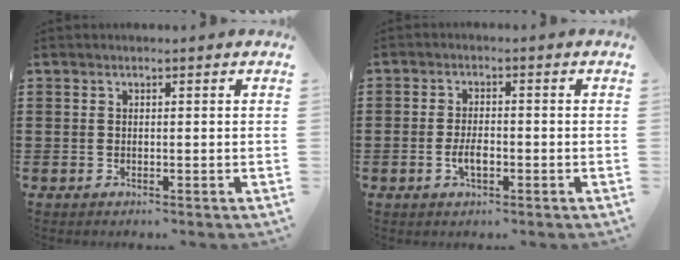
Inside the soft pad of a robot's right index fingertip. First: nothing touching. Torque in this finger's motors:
{"motor_torque": [0.53, 0.10, 0.39, 0.07]}